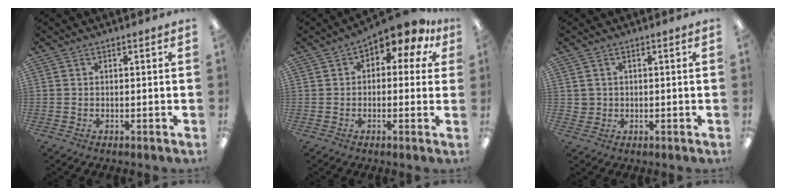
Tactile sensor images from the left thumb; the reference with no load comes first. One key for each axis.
{"total": 7.7, "fx": 4.8, "fy": 3.1, "fz": 5.2, "tx": -0.079, "ty": -0.026, "tz": 0.078}
{"total": 1.9, "fx": 0.5, "fy": 1.8, "fz": -0.2, "tx": -0.001, "ty": 0.002, "tz": 0.007}